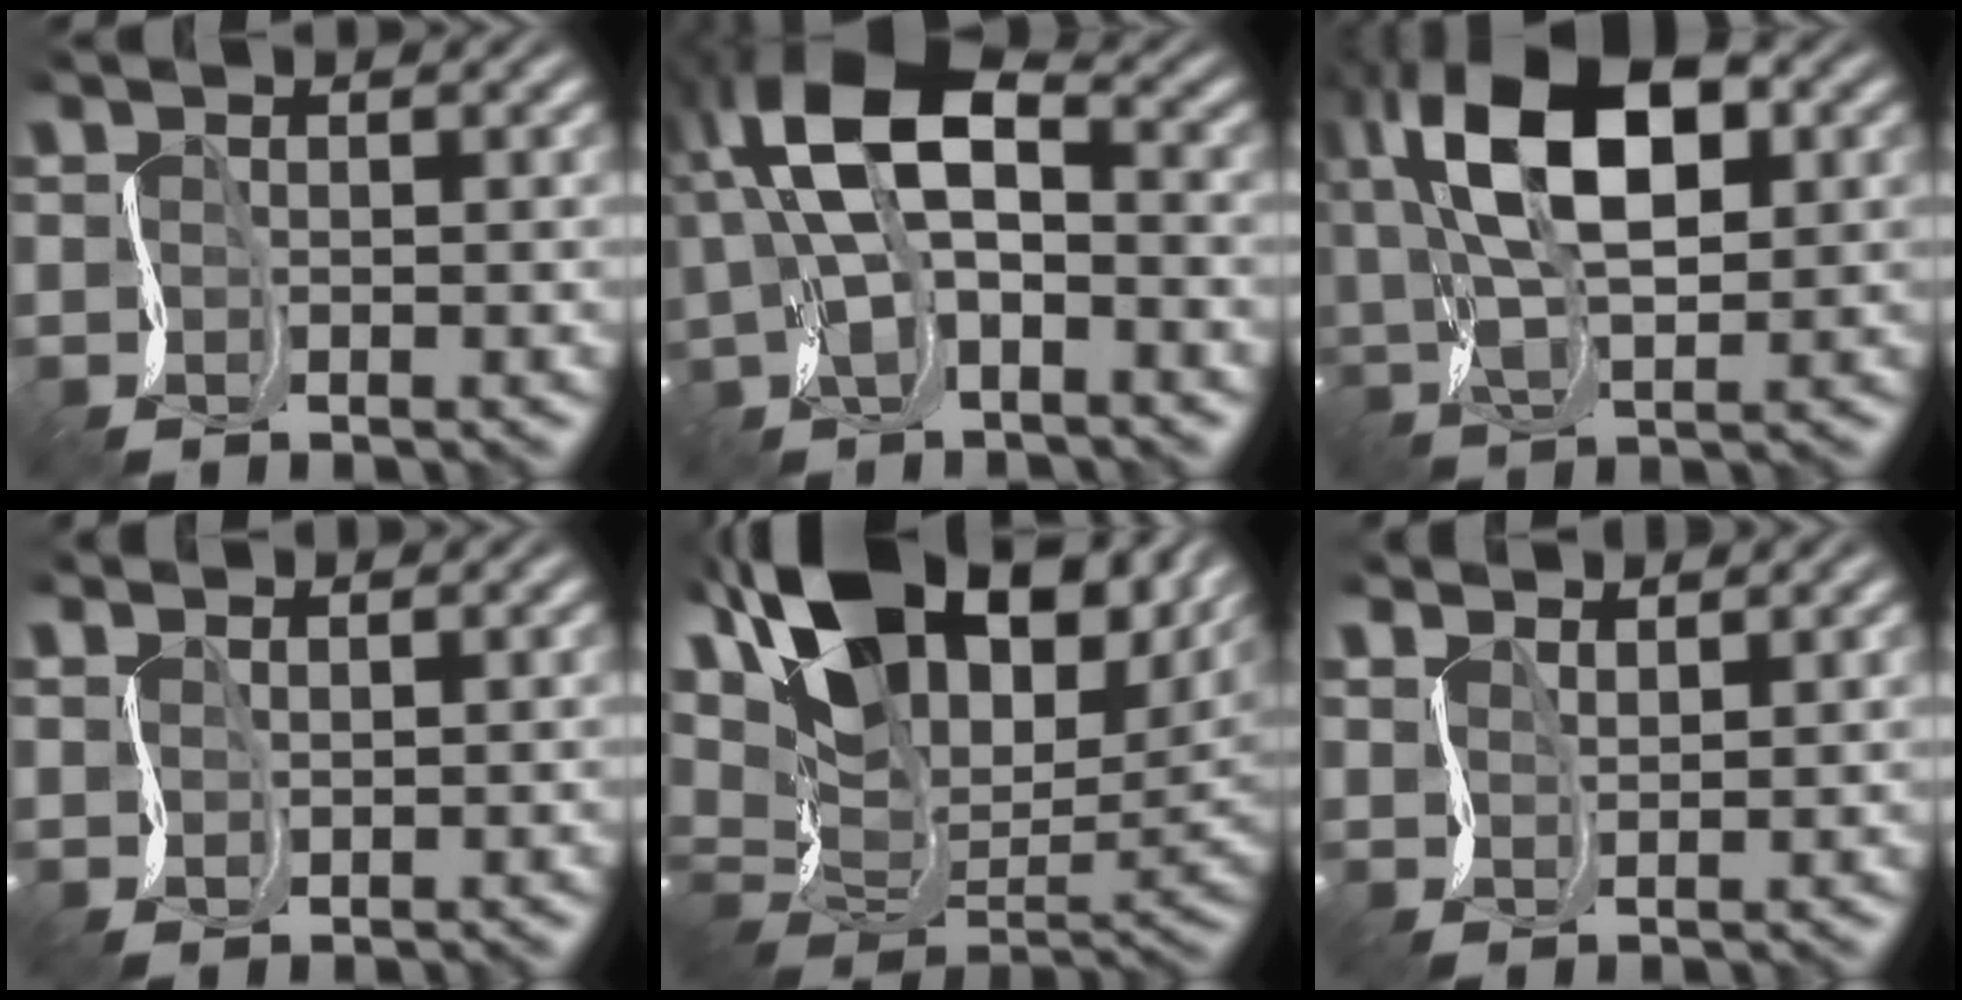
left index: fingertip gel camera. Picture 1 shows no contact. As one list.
[{"total": 8.8, "force": [1.4, 4.5, 7.5], "torque": [-0.148, 0.019, 0.016]}, {"total": 11.7, "force": [4.3, 5.6, 9.3], "torque": [-0.172, 0.018, 0.068]}, {"total": 1.2, "force": [1.1, 0.3, -0.3], "torque": [0.002, 0.002, 0.027]}, {"total": 18.5, "force": [9.7, 9.5, 12.6], "torque": [-0.246, 0.025, 0.177]}, {"total": 2.6, "force": [2.6, 0.2, 0.0], "torque": [-0.007, 0.005, 0.052]}]